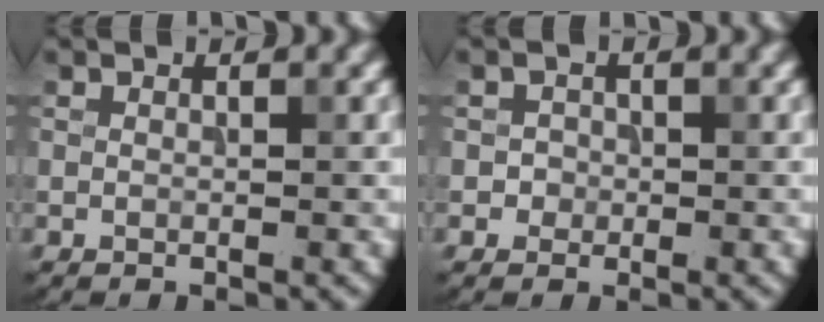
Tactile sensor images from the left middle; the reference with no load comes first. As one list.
[{"total": 1.1, "force": [-0.2, 1.1, 0.1], "torque": [0.009, 0.000, -0.005]}]